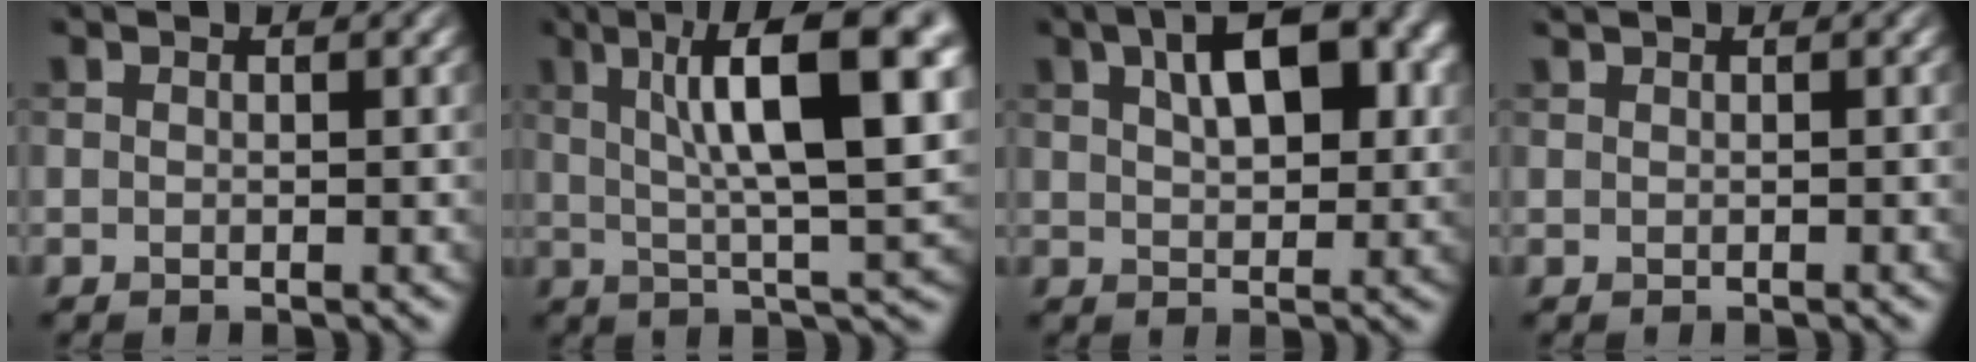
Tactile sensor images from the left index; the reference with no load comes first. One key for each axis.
{"total": 12.7, "fx": 4.3, "fy": 2.7, "fz": 11.6, "tx": -0.167, "ty": 0.015, "tz": 0.067}
{"total": 8.4, "fx": 3.4, "fy": 3.9, "fz": 6.6, "tx": -0.107, "ty": 0.018, "tz": 0.049}
{"total": 0.6, "fx": 0.5, "fy": 0.1, "fz": 0.1, "tx": -0.001, "ty": 0.004, "tz": 0.011}